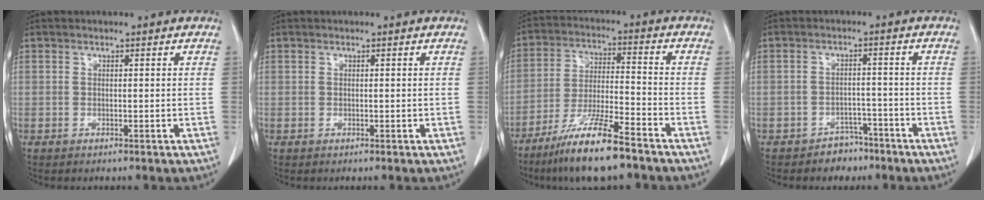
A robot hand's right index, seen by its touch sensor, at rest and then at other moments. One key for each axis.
{"total": 0.0}
{"total": 12.4, "fx": -9.0, "fy": 1.0, "fz": 8.5, "tx": -0.163, "ty": -0.029, "tz": -0.165}
{"total": 3.9, "fx": -2.7, "fy": 2.7, "fz": 0.5, "tx": -0.005, "ty": 0.013, "tz": -0.037}